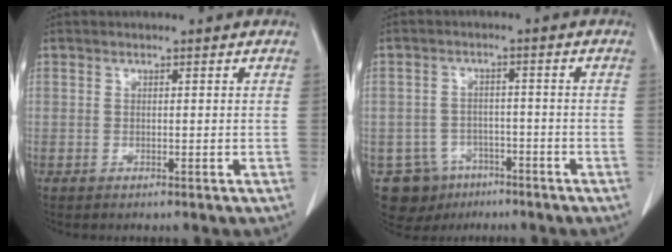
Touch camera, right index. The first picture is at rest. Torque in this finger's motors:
{"motor_torque": [-0.27, -0.05, -0.55, -0.13]}